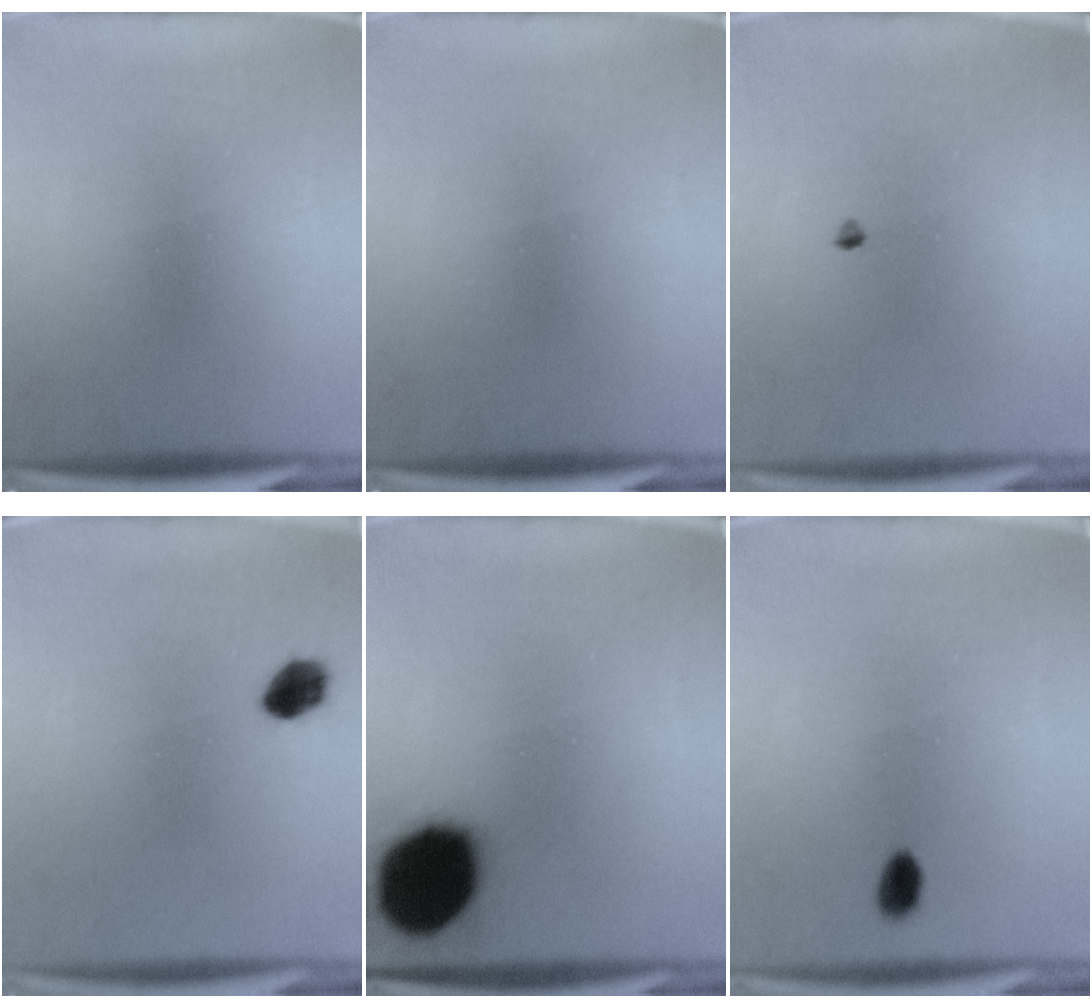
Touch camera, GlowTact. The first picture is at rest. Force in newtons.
{"total": 0.0}
{"total": 0.7}
{"total": 4.9}
{"total": 19.0}
{"total": 2.7}